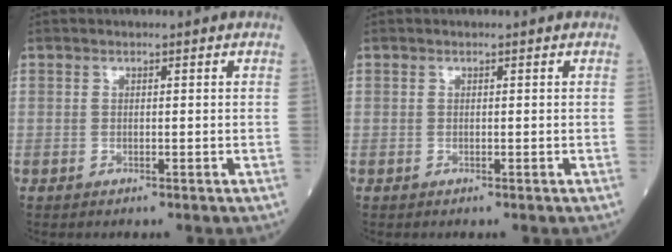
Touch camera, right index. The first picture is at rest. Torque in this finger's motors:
{"motor_torque": [0.04, 0.03, -0.01, -0.01]}